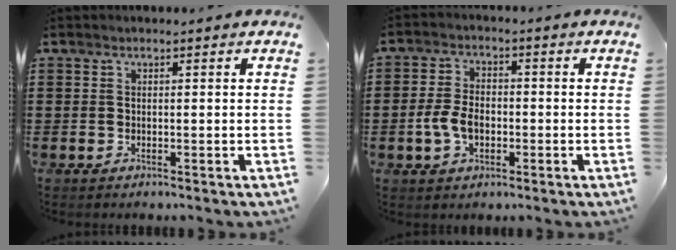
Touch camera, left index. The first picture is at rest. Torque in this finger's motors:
{"motor_torque": [0.44, 0.22, 0.31, 0.08]}